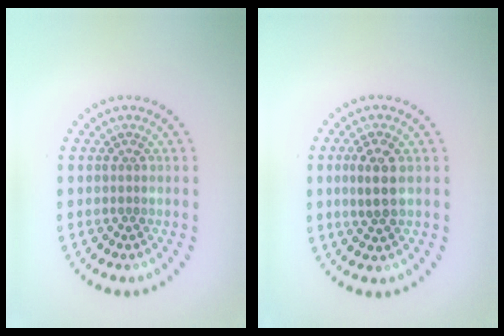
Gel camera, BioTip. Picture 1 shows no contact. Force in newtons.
{"total": 2.7, "press": 2.6, "slide": 0.6}